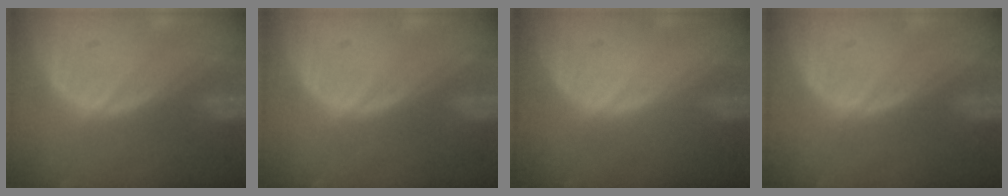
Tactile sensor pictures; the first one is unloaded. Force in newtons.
{"total": 0.0}
{"total": 0.0}
{"total": 0.0}